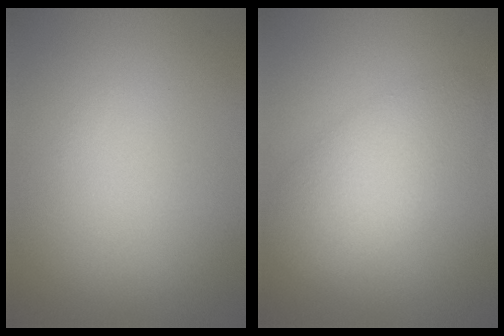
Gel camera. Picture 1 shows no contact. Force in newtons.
{"total": 4.9, "press": 4.9, "slide": 0.3}